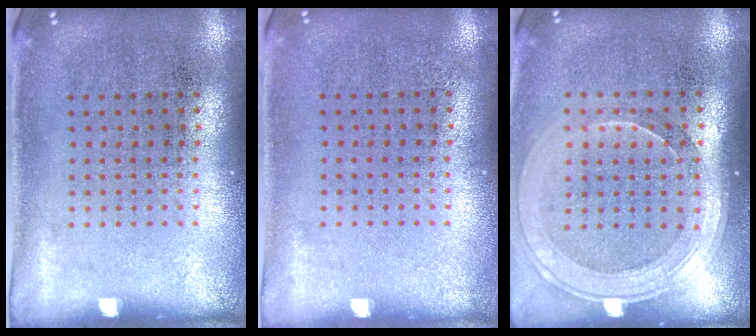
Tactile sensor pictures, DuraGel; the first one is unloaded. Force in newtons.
{"total": 0.0}
{"total": 1.8, "press": 1.6, "slide": 0.8}